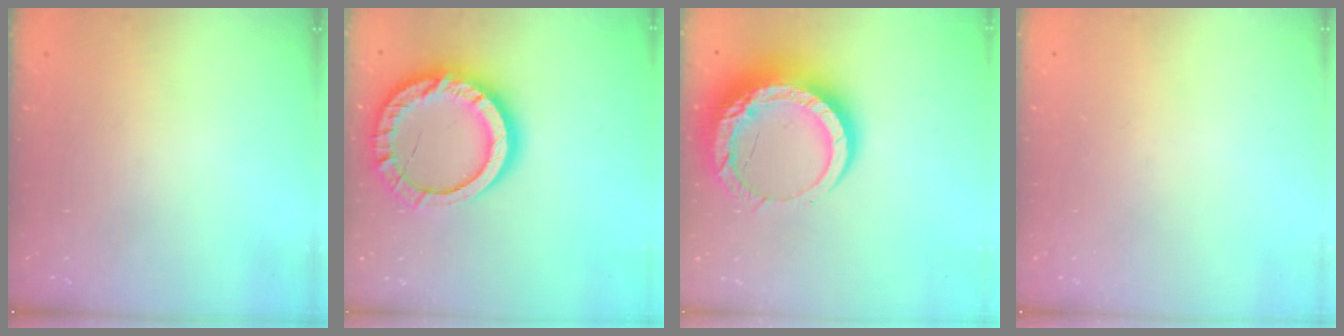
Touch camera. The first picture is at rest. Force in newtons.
{"total": 18.3, "press": 18.2, "slide": 1.7}
{"total": 17.1, "press": 17.0, "slide": 1.6}
{"total": 0.0}